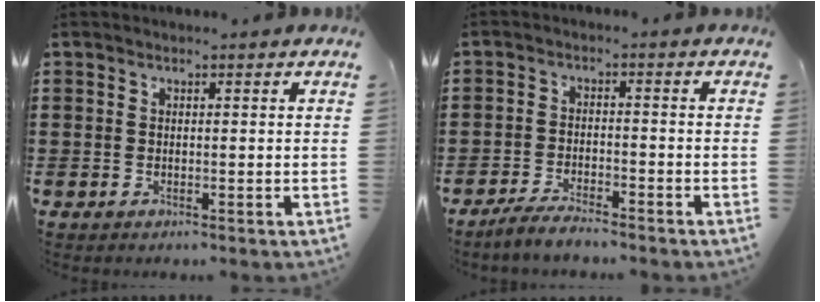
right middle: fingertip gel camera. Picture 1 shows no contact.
{"total": 3.6, "force": [-3.4, 0.4, 1.1], "torque": [-0.027, 0.003, -0.071]}